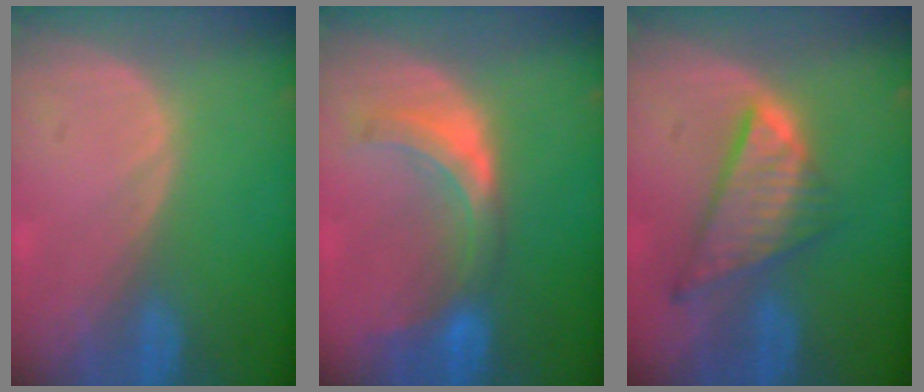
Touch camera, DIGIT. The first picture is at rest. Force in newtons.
{"total": 7.2, "press": 6.7, "slide": 2.8}
{"total": 8.7, "press": 7.4, "slide": 4.6}